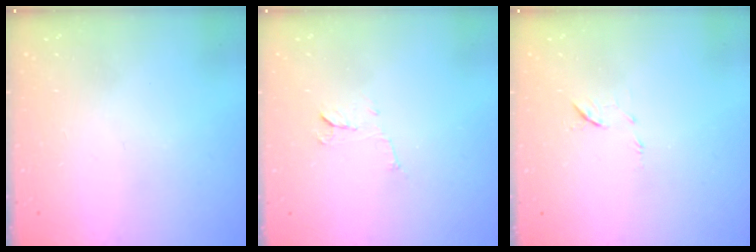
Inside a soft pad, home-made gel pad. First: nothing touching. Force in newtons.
{"total": 5.6, "press": 5.6, "slide": 0.4}
{"total": 6.7, "press": 6.6, "slide": 1.1}